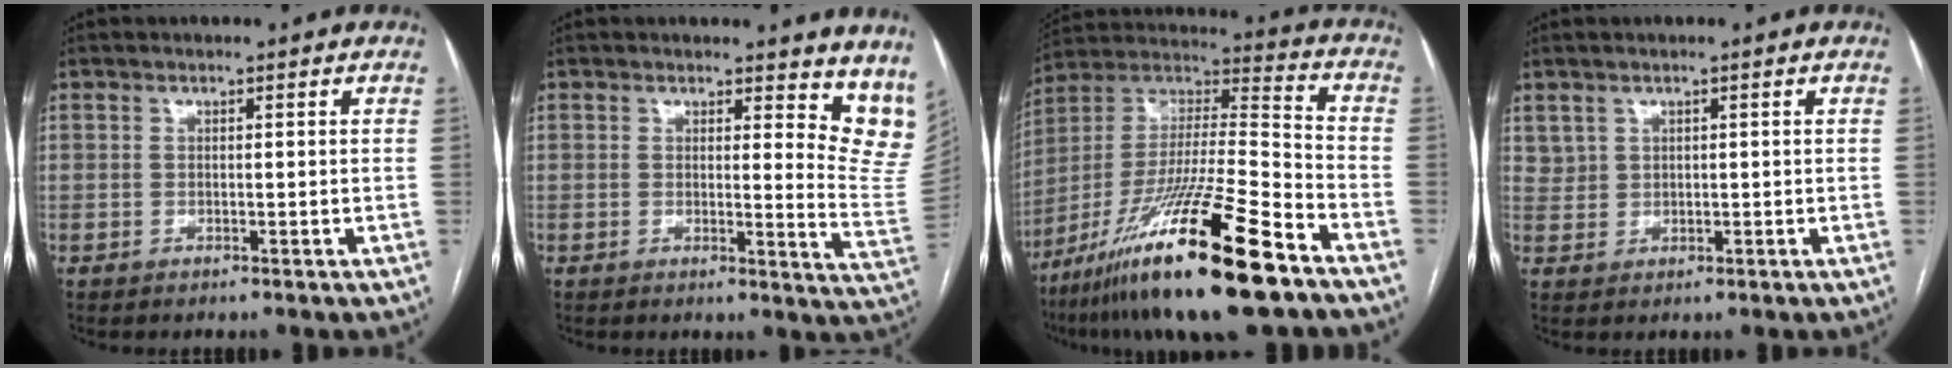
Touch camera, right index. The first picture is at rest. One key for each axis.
{"total": 10.9, "fx": 9.6, "fy": 3.3, "fz": 4.1, "tx": -0.008, "ty": -0.056, "tz": 0.071}
{"total": 25.1, "fx": -15.2, "fy": 1.6, "fz": 19.9, "tx": -0.369, "ty": -0.041, "tz": -0.272}
{"total": 2.1, "fx": 1.3, "fy": 1.6, "fz": 0.2, "tx": 0.004, "ty": 0.004, "tz": 0.025}